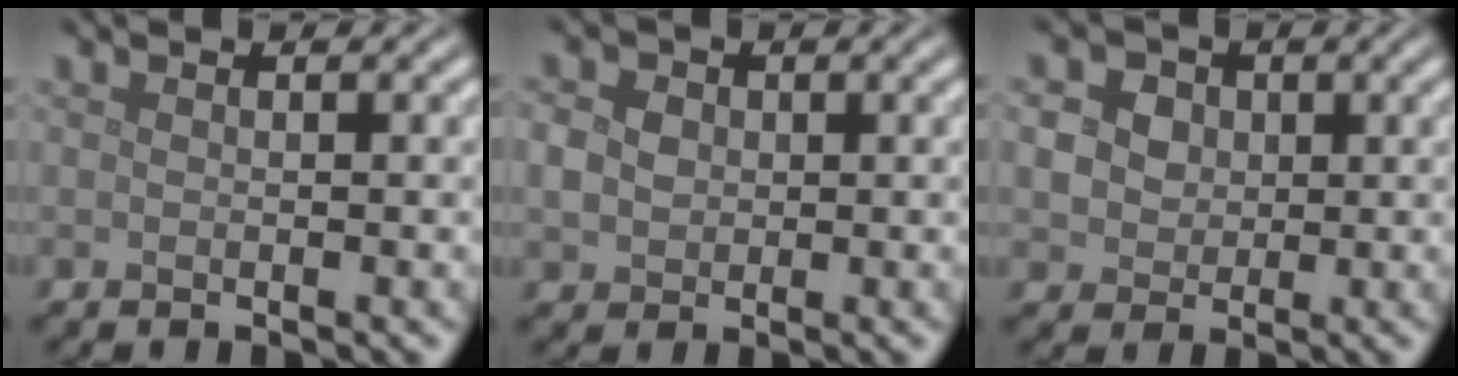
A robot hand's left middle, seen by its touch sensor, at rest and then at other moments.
{"total": 2.9, "force": [0.4, 2.5, 1.4], "torque": [-0.028, 0.008, 0.007]}
{"total": 7.7, "force": [3.0, 6.1, 3.6], "torque": [-0.064, 0.029, 0.030]}